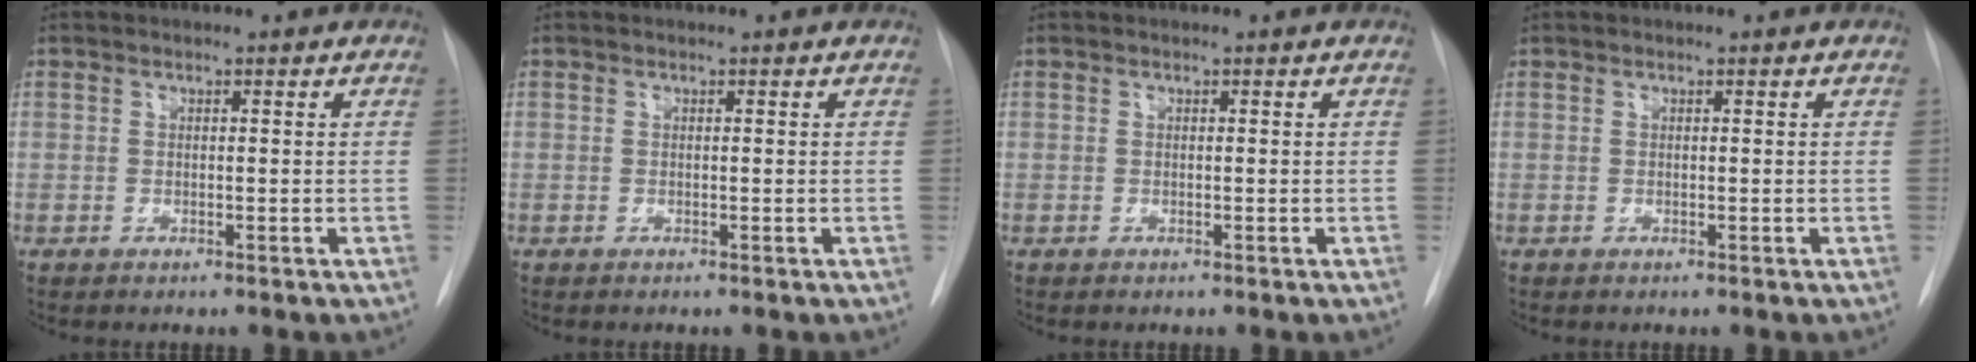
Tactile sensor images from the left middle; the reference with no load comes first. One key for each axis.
{"total": 0.0}
{"total": 0.0}
{"total": 0.0}